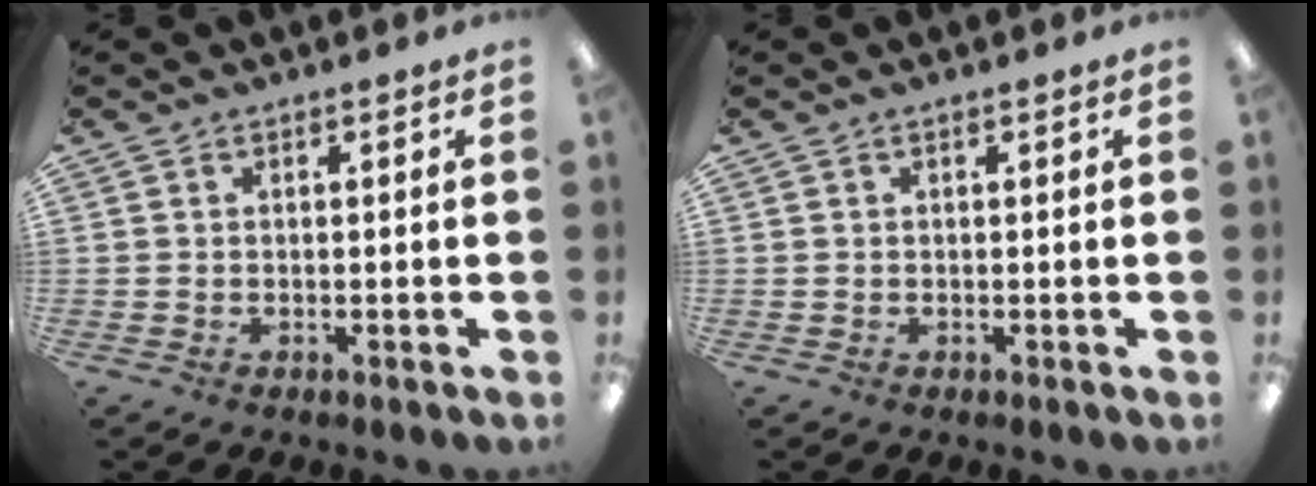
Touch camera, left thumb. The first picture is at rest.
{"total": 0.0}